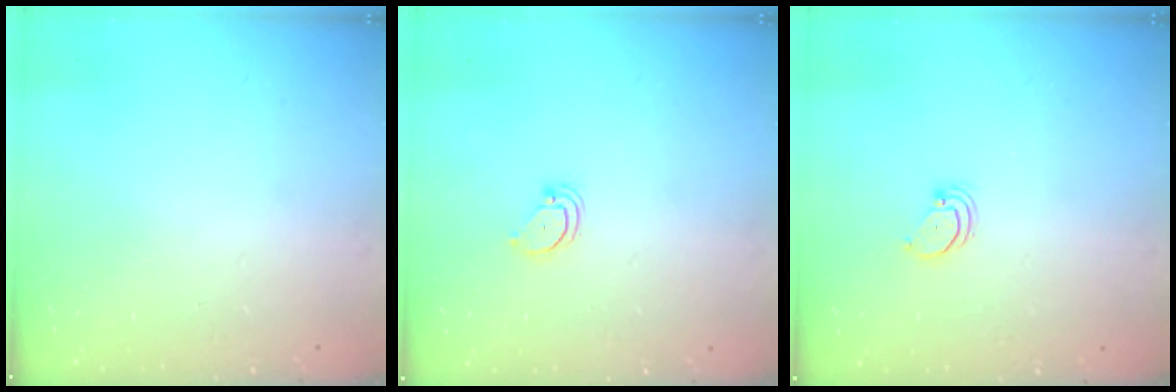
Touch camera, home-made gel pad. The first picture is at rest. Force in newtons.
{"total": 3.0, "press": 3.0, "slide": 0.2}
{"total": 2.0, "press": 2.0, "slide": 0.2}